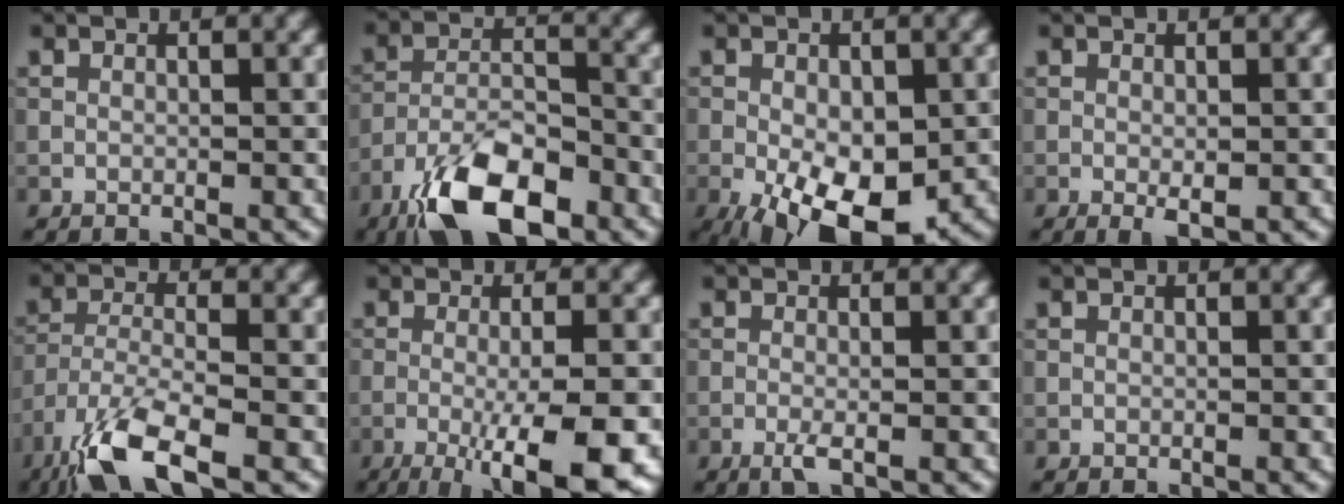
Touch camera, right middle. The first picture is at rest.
{"total": 9.4, "force": [-6.1, 3.6, 6.2], "torque": [-0.109, -0.003, -0.119]}
{"total": 9.9, "force": [-3.7, 5.0, 7.7], "torque": [-0.127, -0.026, -0.056]}
{"total": 1.4, "force": [-0.3, 0.5, 1.2], "torque": [-0.022, -0.007, -0.002]}
{"total": 7.8, "force": [-5.1, 2.2, 5.5], "torque": [-0.112, -0.010, -0.106]}
{"total": 9.4, "force": [-3.2, 2.3, 8.6], "torque": [-0.118, -0.009, -0.046]}
{"total": 1.4, "force": [-0.5, 0.2, 1.3], "torque": [-0.027, -0.004, -0.013]}
{"total": 0.0}